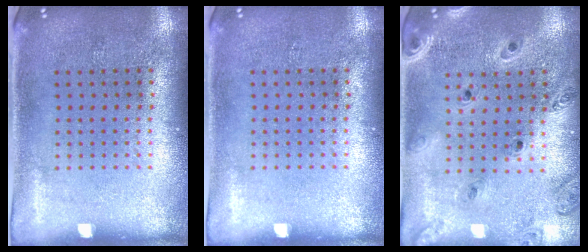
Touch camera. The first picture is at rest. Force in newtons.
{"total": 0.0}
{"total": 1.4, "press": 1.4, "slide": 0.1}